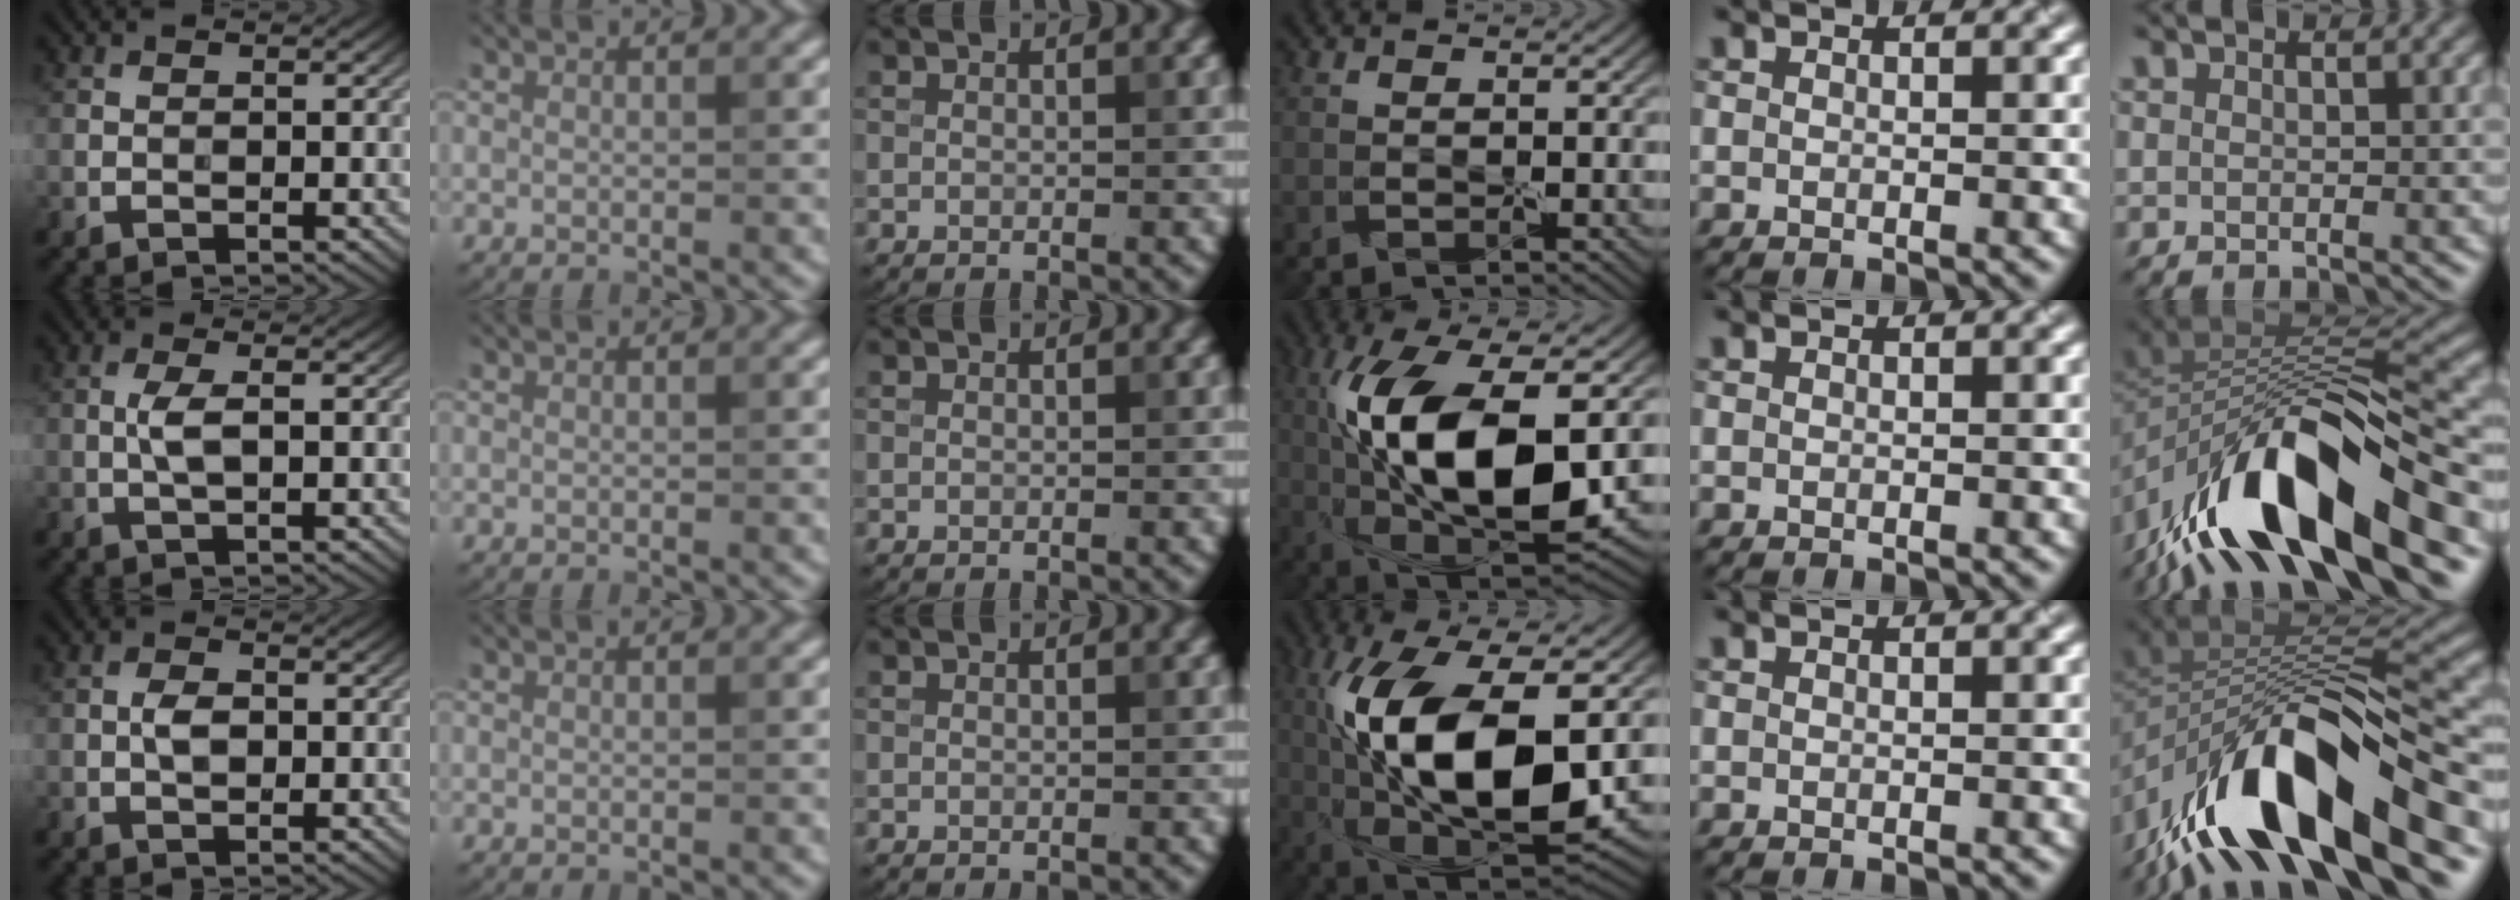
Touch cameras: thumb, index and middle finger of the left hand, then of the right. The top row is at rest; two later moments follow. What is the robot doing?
{"motion": "peel", "object": "sticky note"}